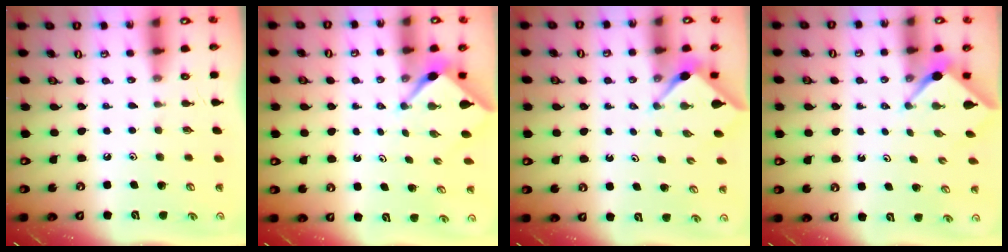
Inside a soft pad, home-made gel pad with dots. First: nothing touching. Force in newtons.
{"total": 2.2, "press": 2.2, "slide": 0.3}
{"total": 3.0, "press": 2.9, "slide": 0.4}
{"total": 2.5, "press": 2.5, "slide": 0.3}